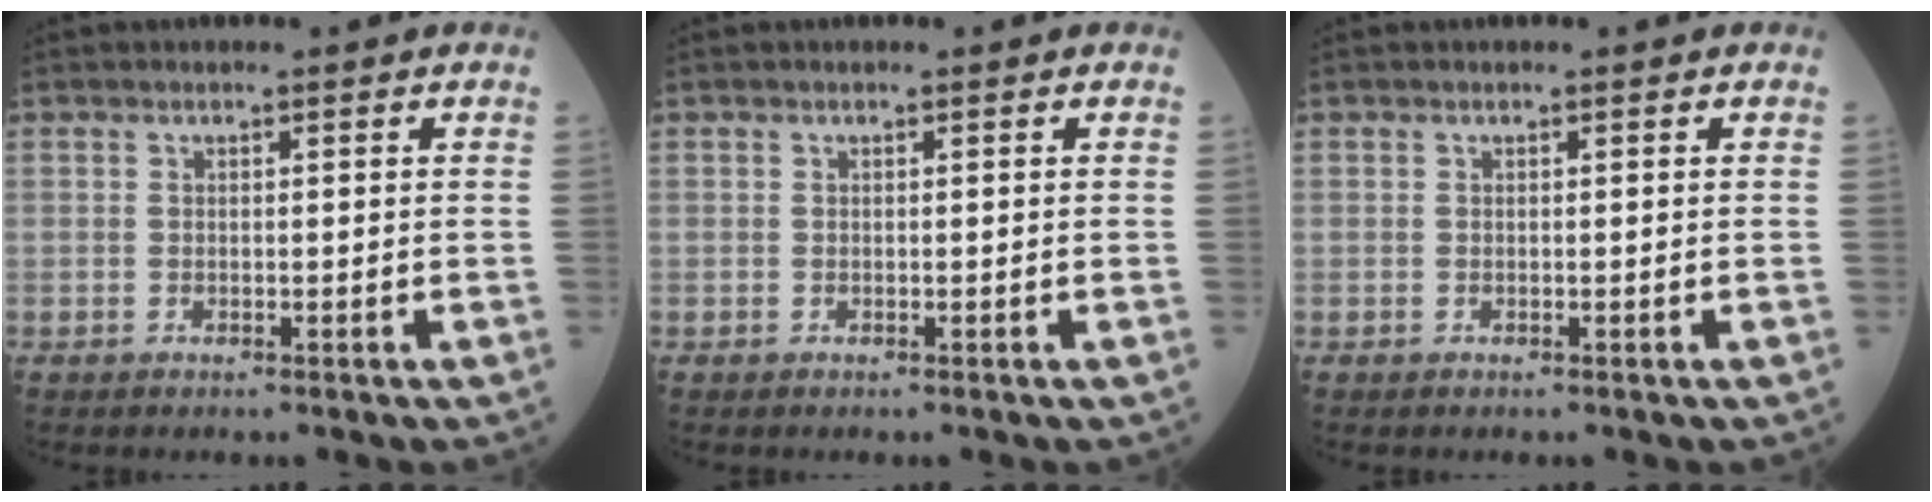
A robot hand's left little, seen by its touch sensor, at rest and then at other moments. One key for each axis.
{"total": 0.0}
{"total": 0.0}